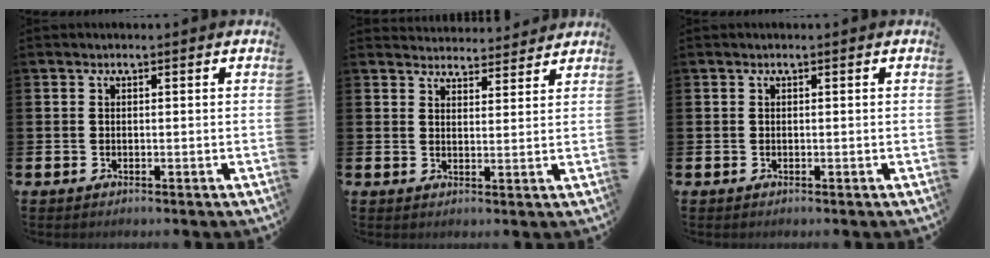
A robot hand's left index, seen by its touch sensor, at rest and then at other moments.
{"total": 3.8, "force": [3.7, 0.7, -0.2], "torque": [0.000, -0.025, 0.067]}
{"total": 0.0}